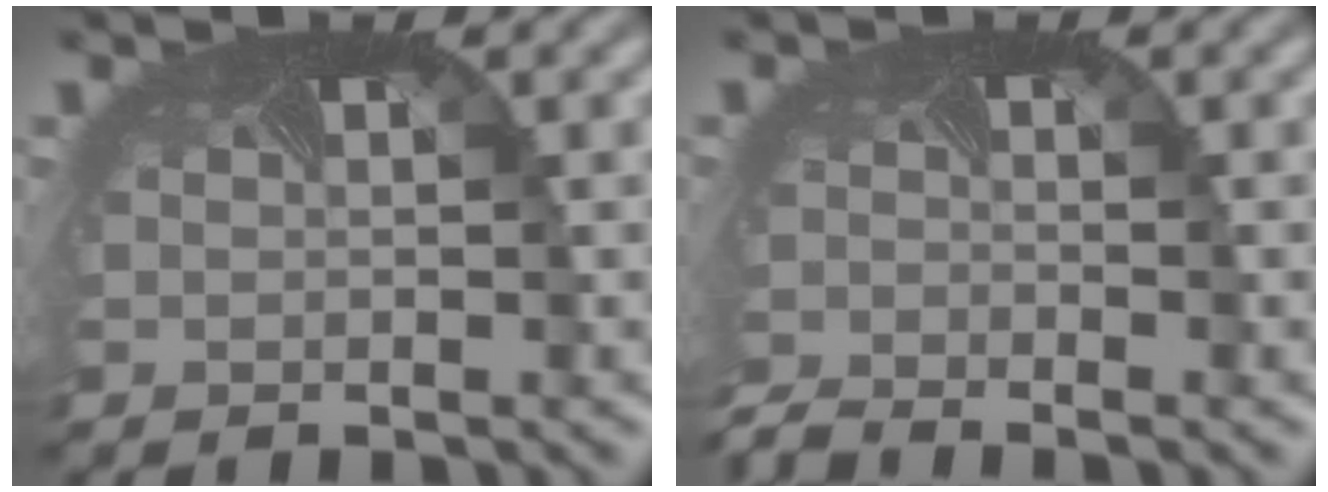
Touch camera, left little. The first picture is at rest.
{"total": 2.8, "force": [-2.8, -0.1, 0.1], "torque": [-0.014, -0.023, -0.061]}